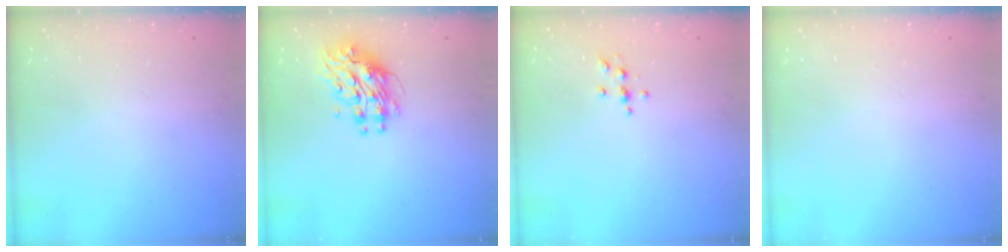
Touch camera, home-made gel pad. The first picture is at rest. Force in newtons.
{"total": 9.4, "press": 9.3, "slide": 0.9}
{"total": 3.8, "press": 3.7, "slide": 0.5}
{"total": 0.0}